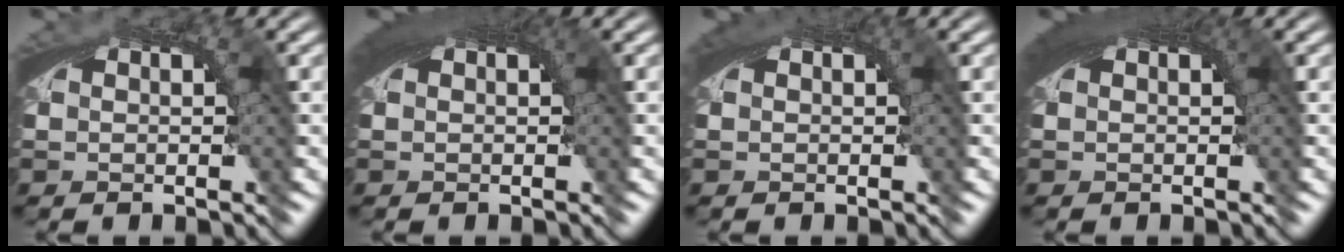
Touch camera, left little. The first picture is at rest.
{"total": 3.2, "force": [1.2, 0.9, 2.8], "torque": [-0.033, 0.011, 0.016]}
{"total": 1.7, "force": [0.7, 0.1, 1.5], "torque": [-0.020, 0.005, 0.012]}
{"total": 3.4, "force": [1.3, 0.9, 3.1], "torque": [-0.036, 0.011, 0.016]}